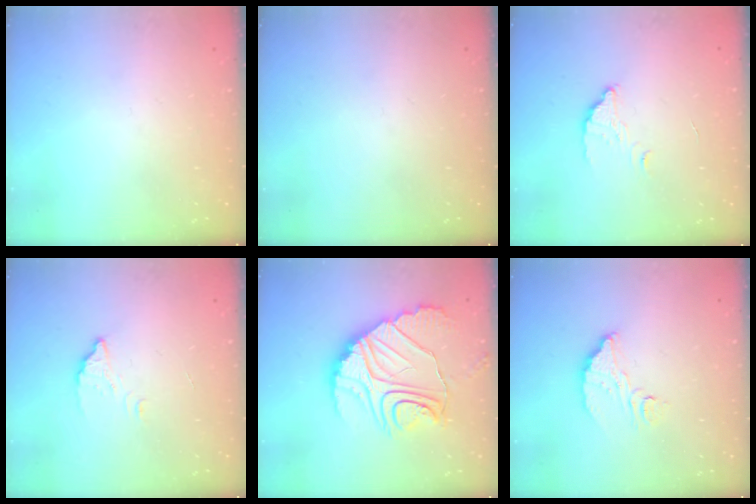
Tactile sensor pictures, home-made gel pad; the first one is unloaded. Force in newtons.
{"total": 0.0}
{"total": 2.6, "press": 2.6, "slide": 0.1}
{"total": 3.5, "press": 3.5, "slide": 0.5}
{"total": 15.6, "press": 15.6, "slide": 1.0}
{"total": 7.1, "press": 7.1, "slide": 0.5}